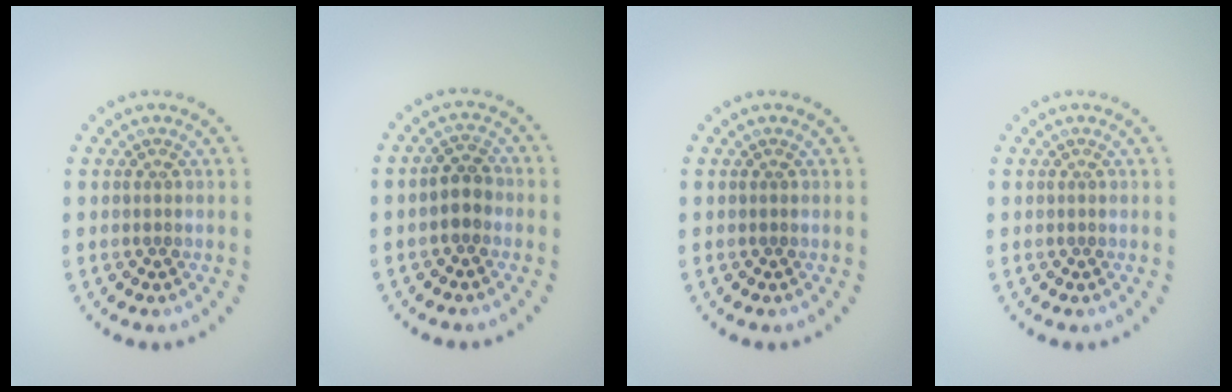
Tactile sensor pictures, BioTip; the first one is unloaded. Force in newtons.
{"total": 2.0, "press": 1.9, "slide": 0.6}
{"total": 0.0}
{"total": 0.0}